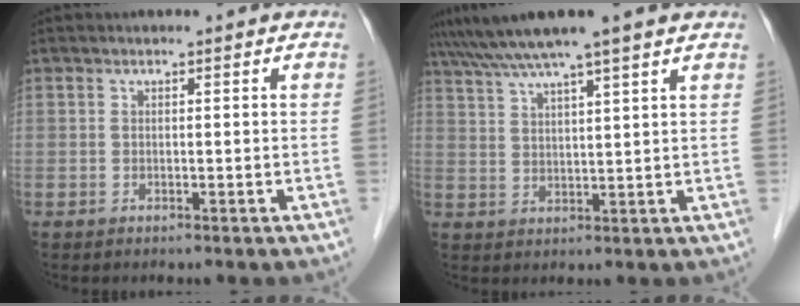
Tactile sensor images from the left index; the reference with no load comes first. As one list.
[{"total": 9.2, "force": [7.5, -0.7, 5.3], "torque": [-0.097, 0.031, 0.117]}]